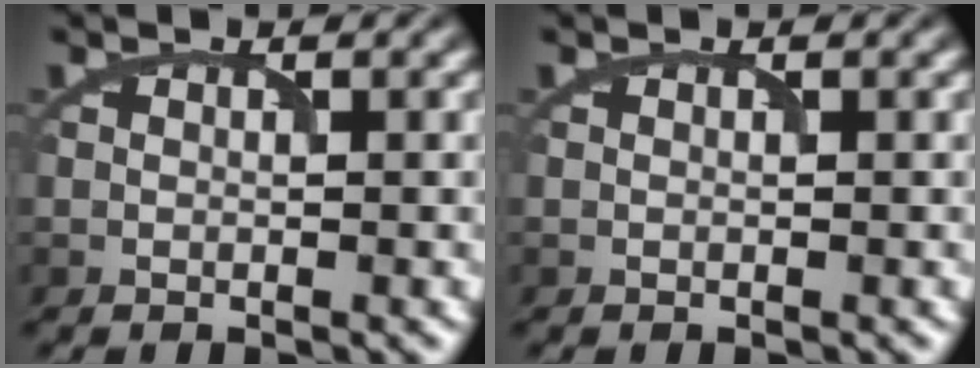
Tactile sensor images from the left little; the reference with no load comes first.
{"total": 0.0}